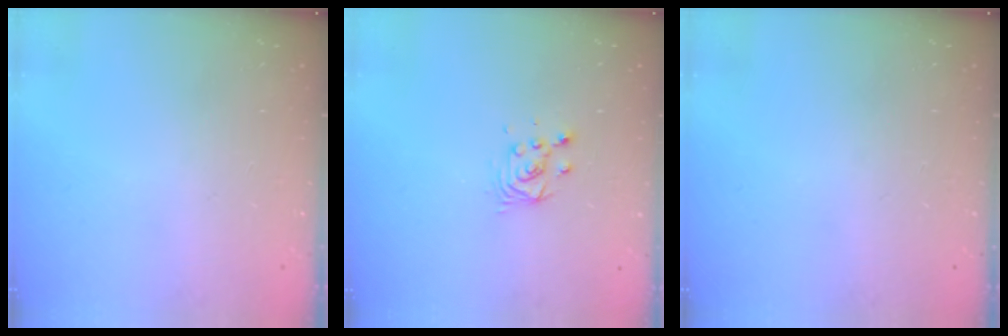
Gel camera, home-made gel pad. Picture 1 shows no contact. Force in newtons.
{"total": 4.0, "press": 4.0, "slide": 0.3}
{"total": 0.0}